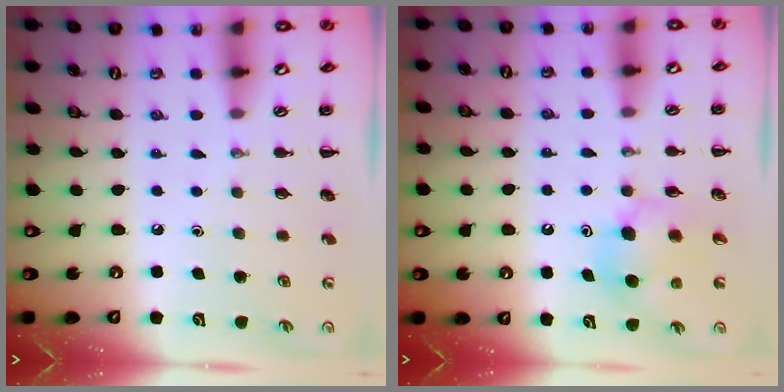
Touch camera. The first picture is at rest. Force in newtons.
{"total": 7.7, "press": 7.6, "slide": 1.1}